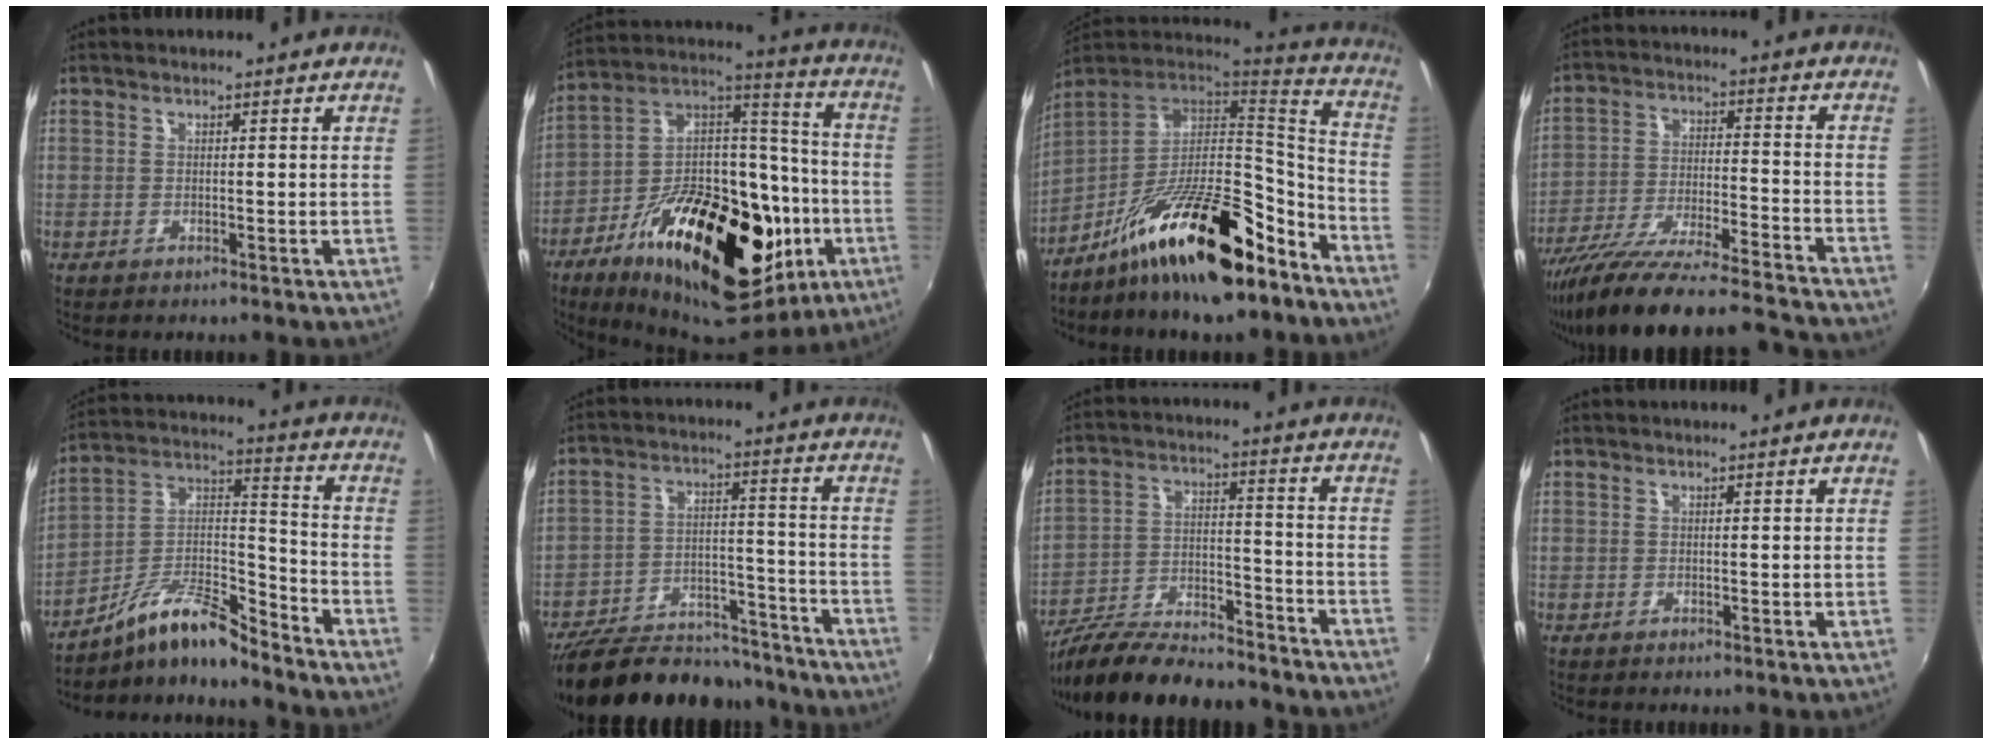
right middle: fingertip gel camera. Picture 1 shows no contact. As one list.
[{"total": 34.9, "force": [-14.6, 17.4, 26.5], "torque": [-0.439, 0.013, -0.220]}, {"total": 22.3, "force": [-14.4, 7.4, 15.4], "torque": [-0.244, 0.009, -0.238]}, {"total": 25.9, "force": [-23.3, 1.6, 11.2], "torque": [-0.192, -0.055, -0.353]}, {"total": 12.2, "force": [-10.2, 2.1, 6.2], "torque": [-0.126, 0.022, -0.196]}, {"total": 19.8, "force": [-17.2, 8.2, 5.6], "torque": [-0.123, 0.044, -0.240]}, {"total": 21.6, "force": [-18.1, 5.6, 10.5], "torque": [-0.194, -0.016, -0.272]}, {"total": 0.0}]